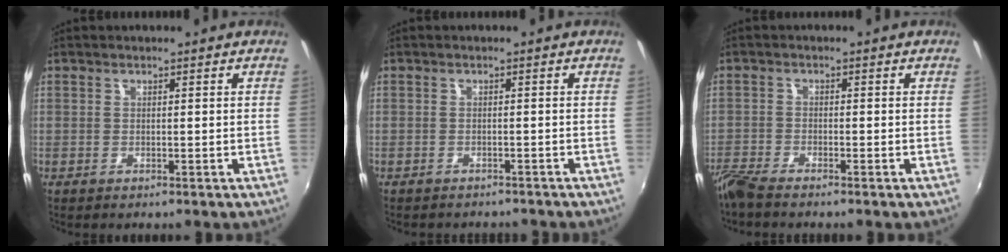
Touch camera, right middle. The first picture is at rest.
{"total": 3.7, "force": [-3.4, 1.1, 1.0], "torque": [-0.025, -0.011, -0.045]}
{"total": 4.8, "force": [-4.4, 0.4, 1.9], "torque": [-0.056, -0.017, -0.087]}